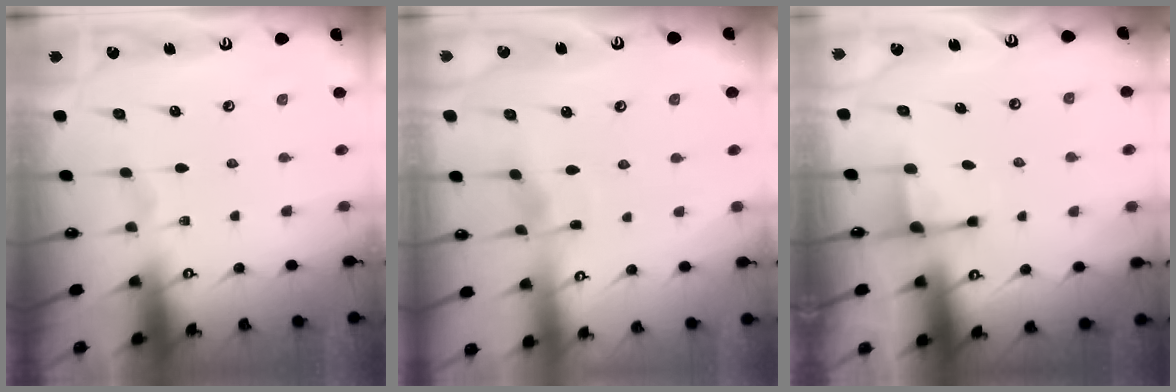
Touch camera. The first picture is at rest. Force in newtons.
{"total": 4.1, "press": 4.1, "slide": 0.3}
{"total": 2.3, "press": 2.2, "slide": 0.6}